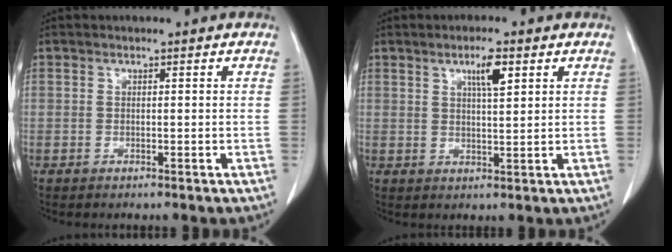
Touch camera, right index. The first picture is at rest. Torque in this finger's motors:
{"motor_torque": [0.35, 0.32, 0.03, 0.04]}